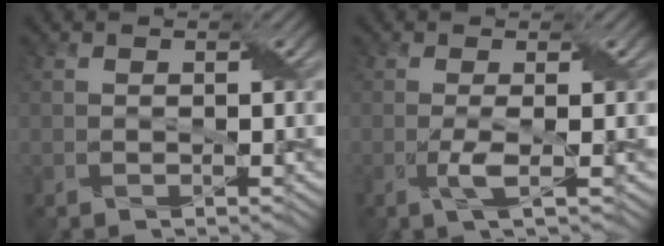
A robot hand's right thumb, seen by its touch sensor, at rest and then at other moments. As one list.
[{"total": 2.4, "force": [-0.4, 0.4, 2.3], "torque": [-0.045, 0.003, -0.014]}]